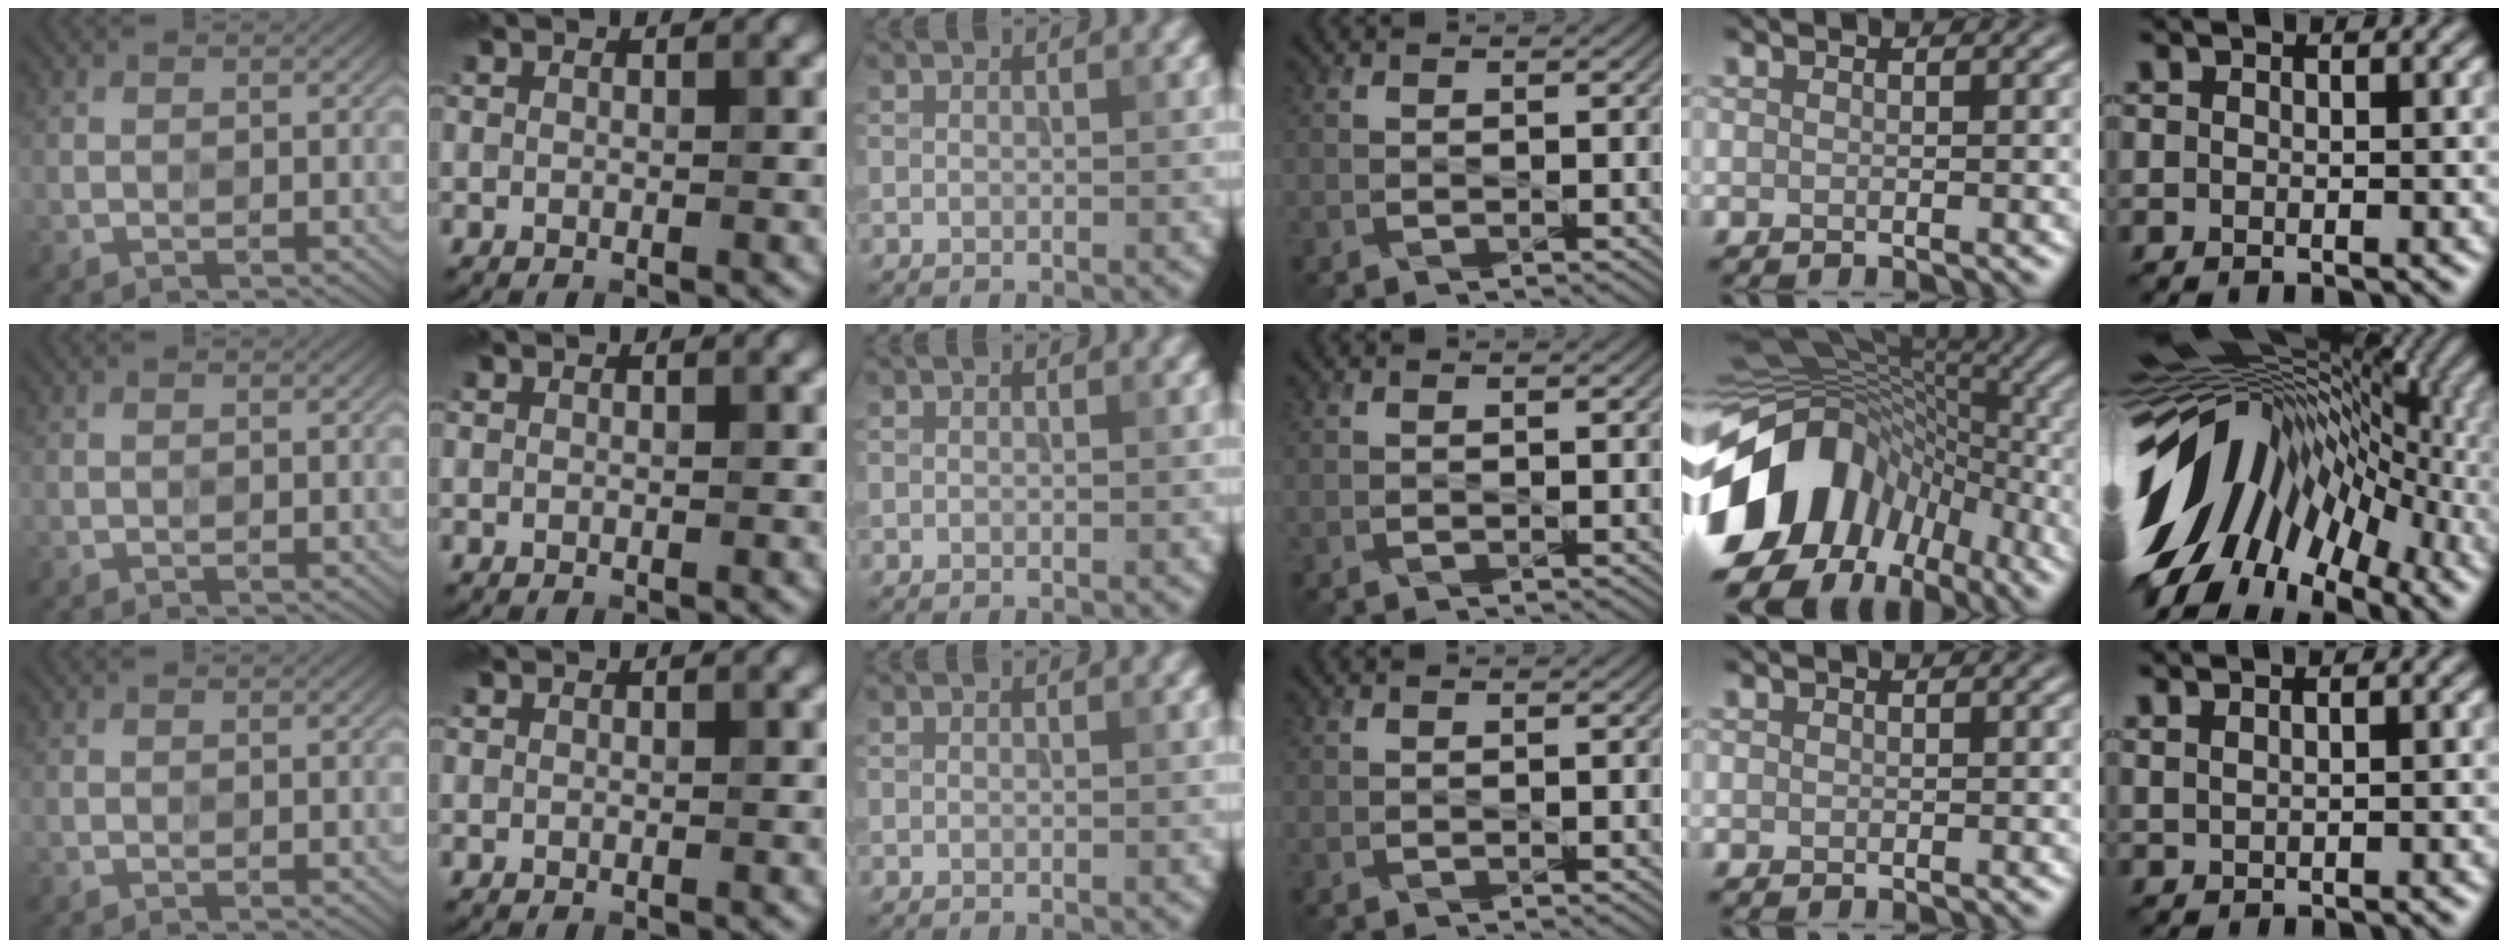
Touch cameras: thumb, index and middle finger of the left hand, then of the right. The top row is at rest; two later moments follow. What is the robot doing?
{"motion": "press", "object": "sticky note"}